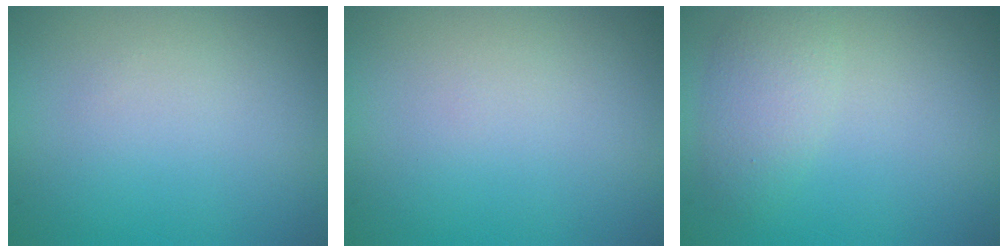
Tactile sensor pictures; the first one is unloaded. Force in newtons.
{"total": 0.0}
{"total": 2.6, "press": 2.6, "slide": 0.1}